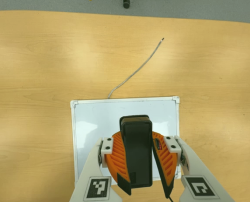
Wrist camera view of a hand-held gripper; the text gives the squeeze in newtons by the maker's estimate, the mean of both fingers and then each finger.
{"total": 11.3, "left": 10.7, "right": 12.0}